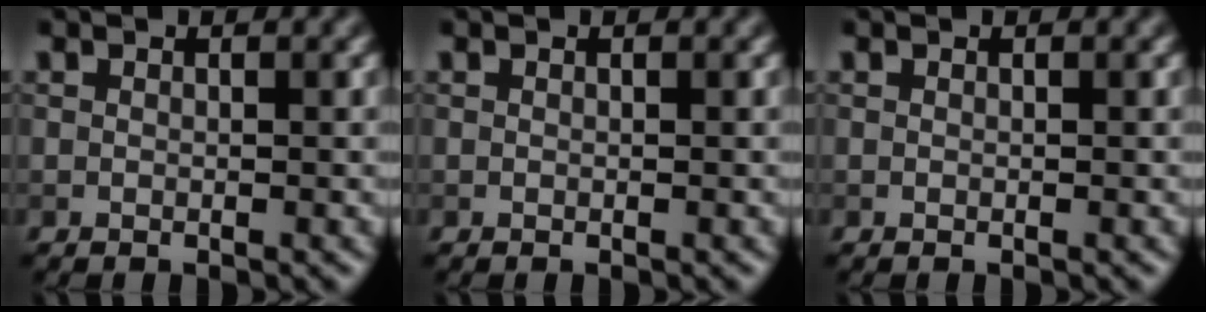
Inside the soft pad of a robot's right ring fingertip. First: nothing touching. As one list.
[{"total": 0.0}, {"total": 0.0}]